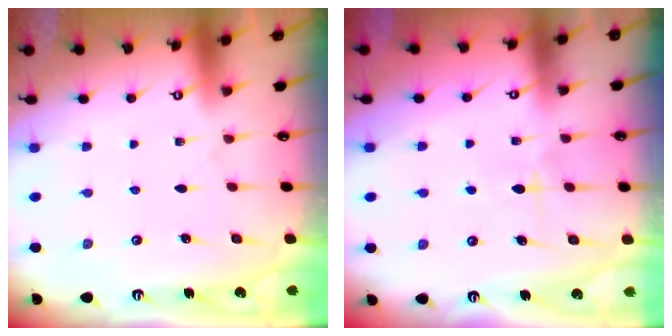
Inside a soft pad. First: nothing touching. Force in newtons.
{"total": 5.9, "press": 5.9, "slide": 0.4}